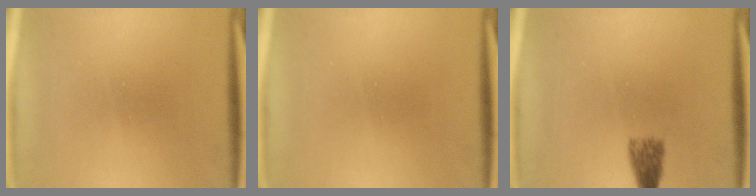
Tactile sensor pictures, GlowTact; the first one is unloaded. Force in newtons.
{"total": 0.0}
{"total": 2.7}